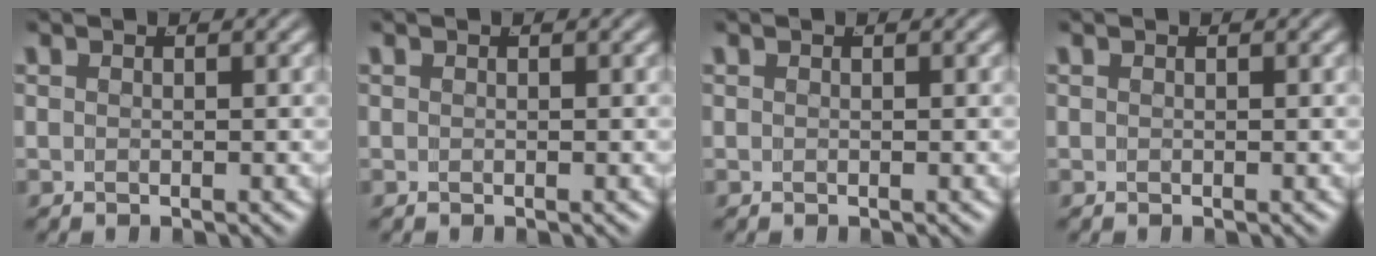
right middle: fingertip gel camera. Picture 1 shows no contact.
{"total": 0.0}
{"total": 0.0}
{"total": 0.0}